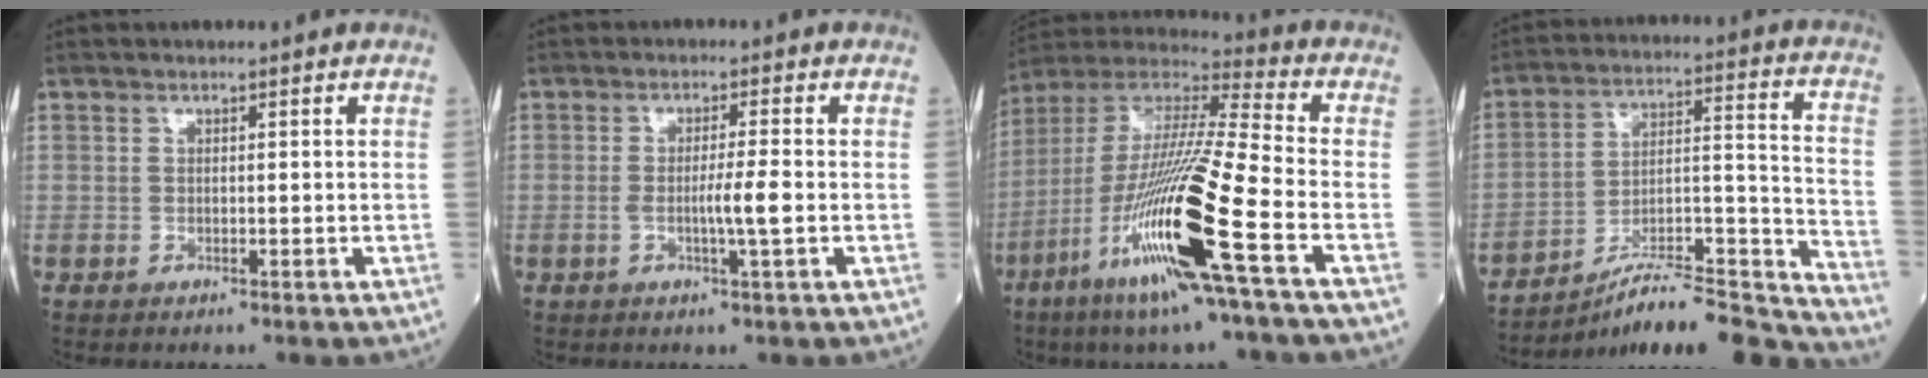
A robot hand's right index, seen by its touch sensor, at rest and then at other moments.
{"total": 3.5, "force": [-0.6, -0.5, 3.4], "torque": [-0.060, -0.002, -0.008]}
{"total": 21.3, "force": [-8.1, -0.1, 19.7], "torque": [-0.417, -0.040, -0.162]}
{"total": 22.0, "force": [-20.4, 0.5, 8.0], "torque": [-0.085, 0.026, -0.310]}